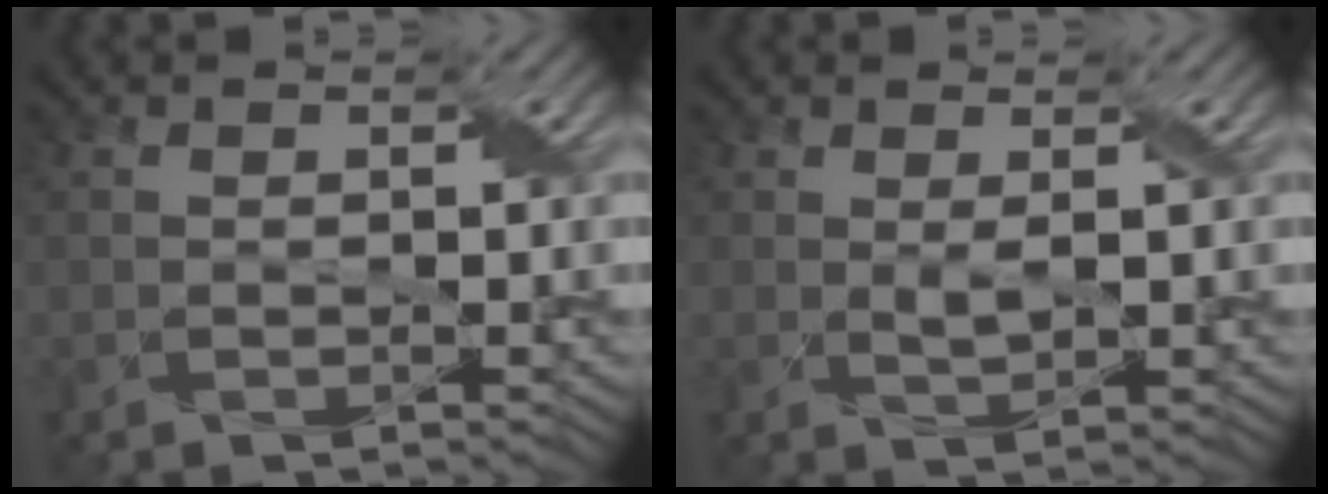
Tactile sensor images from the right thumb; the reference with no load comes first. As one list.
[{"total": 1.4, "force": [0.6, 0.3, 1.3], "torque": [-0.032, 0.000, 0.014]}]